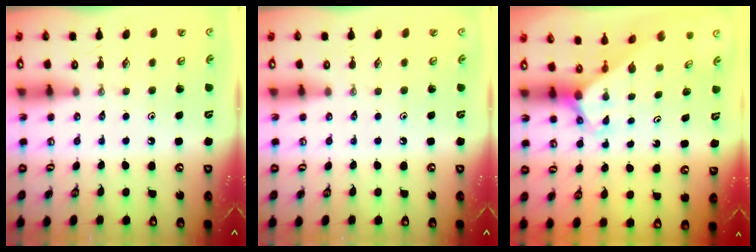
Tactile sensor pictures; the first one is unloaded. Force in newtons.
{"total": 0.0}
{"total": 3.0, "press": 3.0, "slide": 0.2}